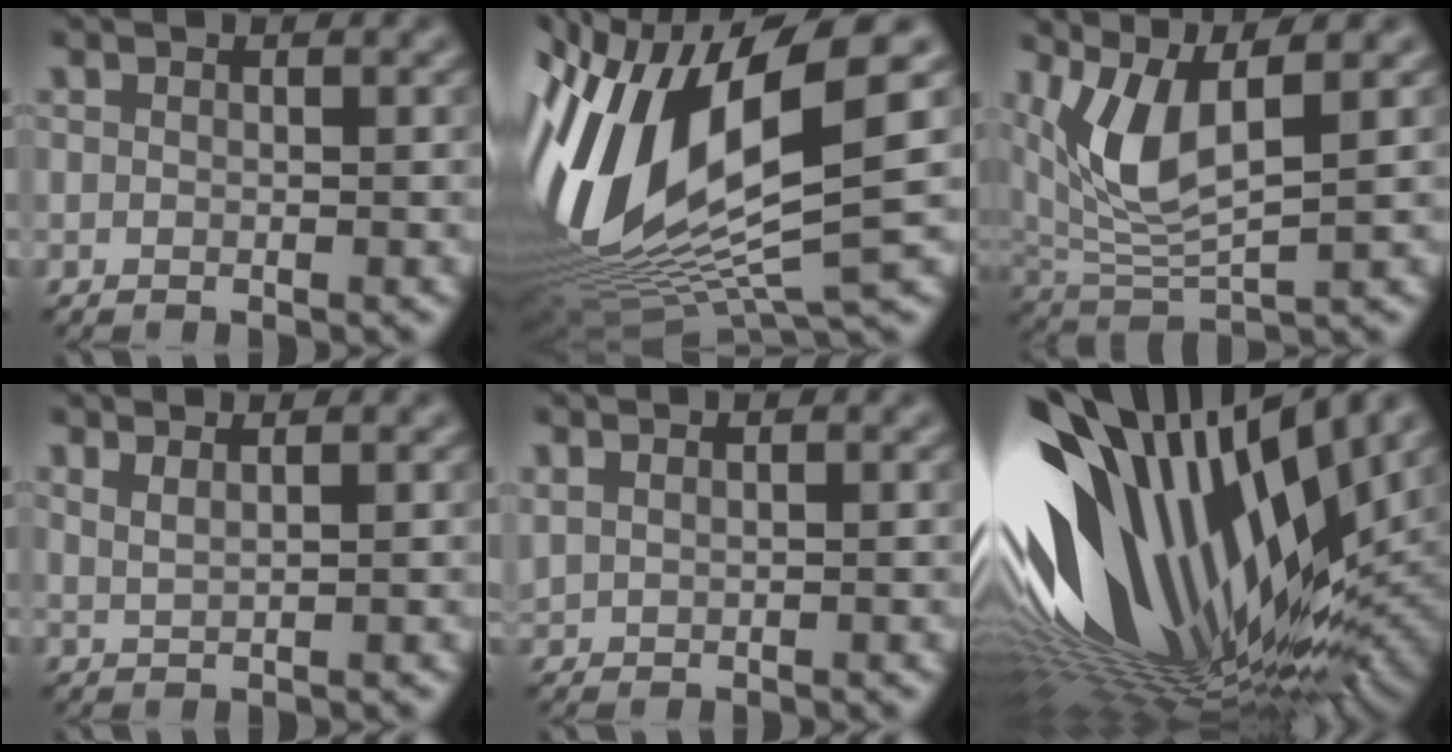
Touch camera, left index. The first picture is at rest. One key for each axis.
{"total": 15.8, "fx": 1.0, "fy": 6.3, "fz": 14.4, "tx": -0.311, "ty": -0.005, "tz": 0.023}
{"total": 6.3, "fx": 2.3, "fy": 2.4, "fz": 5.3, "tx": -0.122, "ty": -0.013, "tz": 0.047}
{"total": 2.0, "fx": 1.6, "fy": 0.6, "fz": 1.2, "tx": -0.008, "ty": 0.001, "tz": 0.013}
{"total": 0.9, "fx": 0.8, "fy": 0.2, "fz": 0.4, "tx": -0.015, "ty": 0.001, "tz": 0.020}
{"total": 18.4, "fx": 0.9, "fy": 9.9, "fz": 15.5, "tx": -0.304, "ty": 0.011, "tz": 0.001}